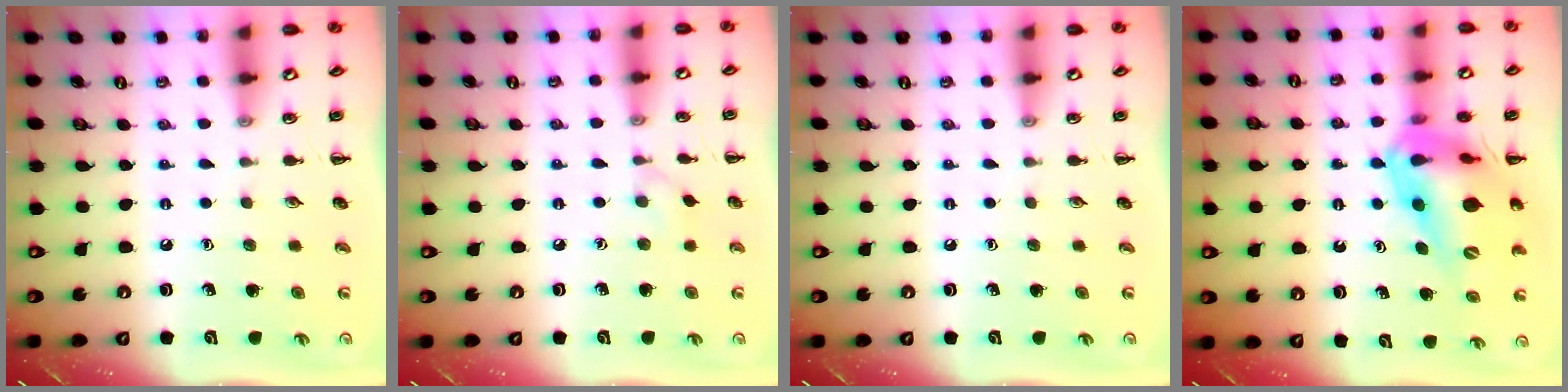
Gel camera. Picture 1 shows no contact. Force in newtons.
{"total": 3.8, "press": 3.5, "slide": 1.6}
{"total": 0.0}
{"total": 19.9, "press": 19.1, "slide": 5.5}